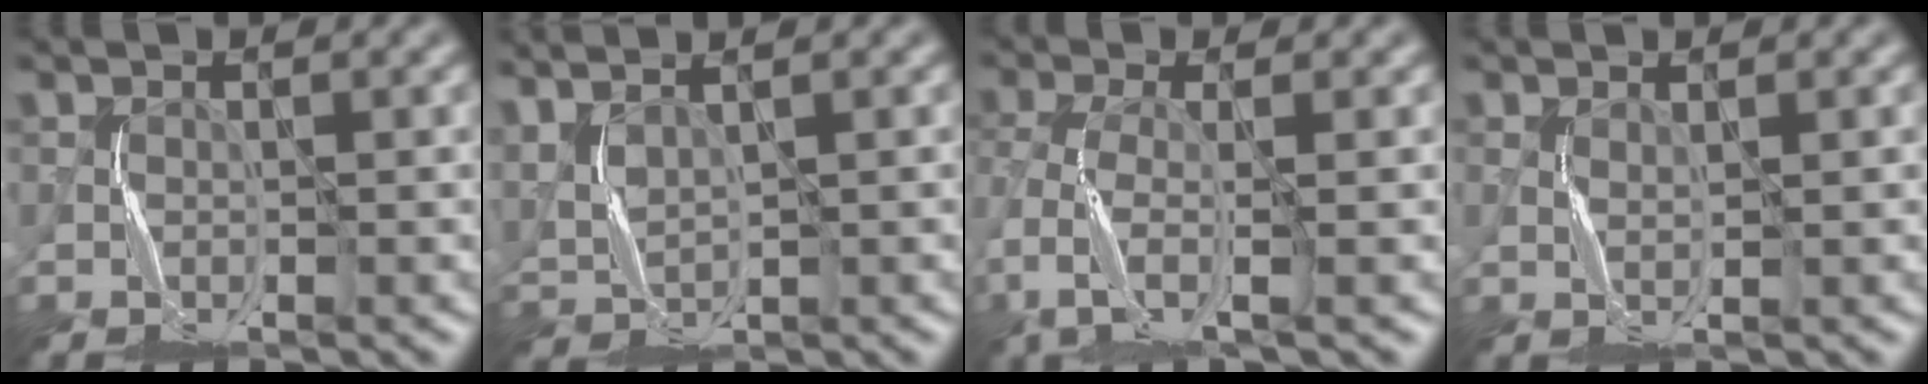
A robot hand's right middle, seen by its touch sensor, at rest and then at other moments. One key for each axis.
{"total": 3.8, "fx": 3.1, "fy": 1.4, "fz": 1.8, "tx": -0.060, "ty": 0.024, "tz": 0.061}
{"total": 4.0, "fx": -2.4, "fy": 1.1, "fz": 3.0, "tx": -0.084, "ty": -0.011, "tz": -0.056}
{"total": 0.6, "fx": 0.5, "fy": -0.2, "fz": -0.1, "tx": -0.006, "ty": -0.002, "tz": 0.012}